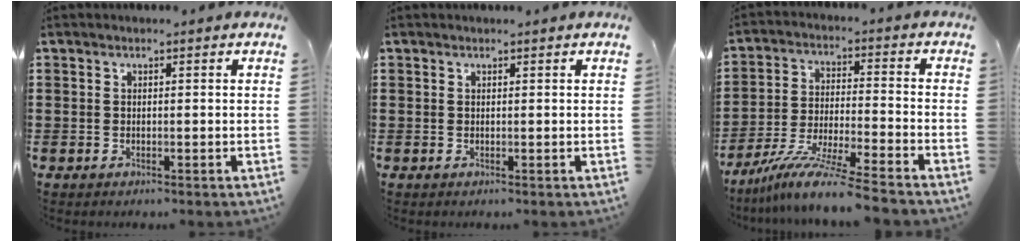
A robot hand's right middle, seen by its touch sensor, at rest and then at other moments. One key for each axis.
{"total": 0.0}
{"total": 9.8, "fx": -8.5, "fy": -0.3, "fz": 4.9, "tx": -0.099, "ty": -0.005, "tz": -0.169}